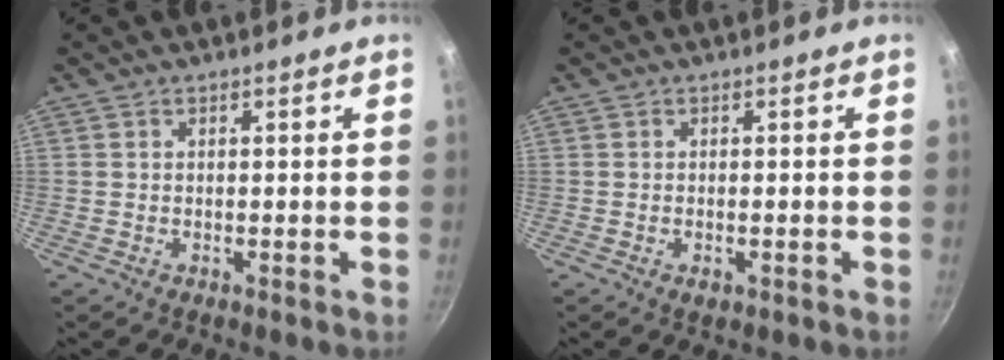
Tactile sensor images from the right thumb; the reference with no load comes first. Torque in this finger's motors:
{"motor_torque": [-0.28, 0.15, -0.67, 0.22, 0.05]}